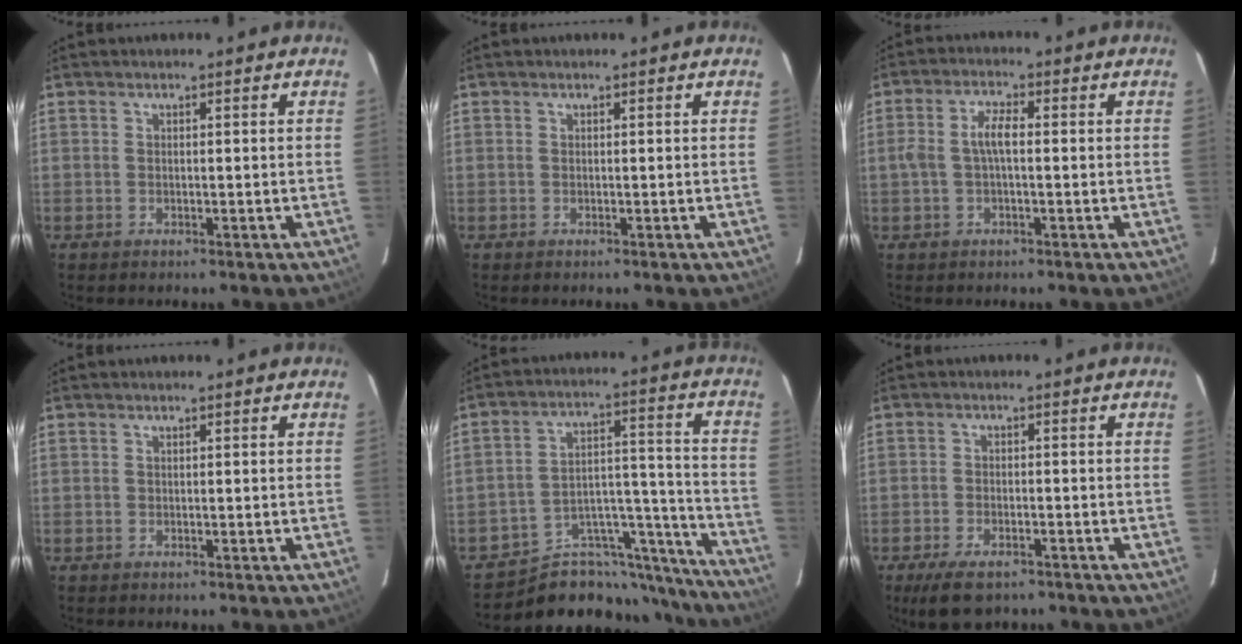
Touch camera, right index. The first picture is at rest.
{"total": 0.0}
{"total": 4.6, "force": [-0.3, 1.5, 4.3], "torque": [-0.087, 0.010, -0.004]}
{"total": 0.0}
{"total": 20.1, "force": [-18.0, 8.0, 4.3], "torque": [-0.057, 0.072, -0.254]}
{"total": 7.4, "force": [-5.3, 3.1, 4.1], "torque": [-0.099, -0.015, -0.089]}